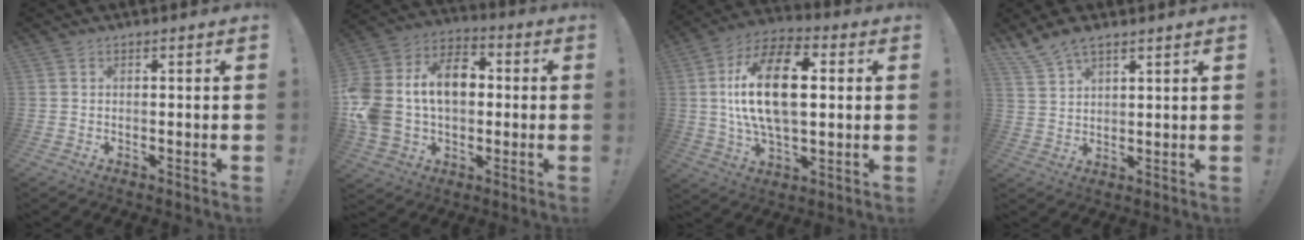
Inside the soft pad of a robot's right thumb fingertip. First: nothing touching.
{"total": 20.5, "force": [1.9, 14.8, 14.1], "torque": [-0.251, 0.012, 0.044]}
{"total": 20.4, "force": [2.5, 10.5, 17.3], "torque": [-0.310, 0.005, 0.034]}
{"total": 6.2, "force": [5.2, 1.6, 2.9], "torque": [-0.065, -0.023, 0.101]}